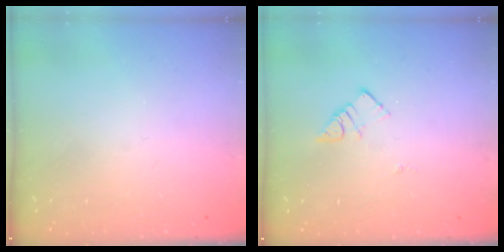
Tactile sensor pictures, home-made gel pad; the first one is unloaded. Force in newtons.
{"total": 4.4, "press": 4.4, "slide": 0.4}